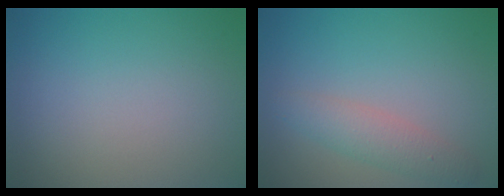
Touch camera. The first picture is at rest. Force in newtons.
{"total": 2.6, "press": 2.6, "slide": 0.2}